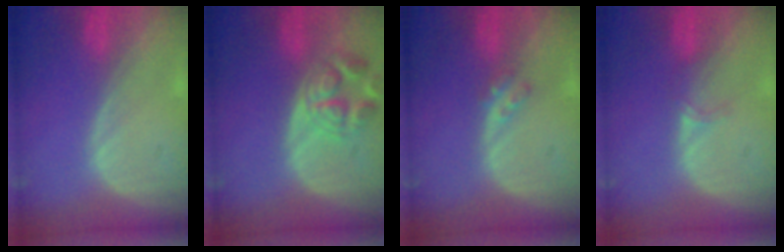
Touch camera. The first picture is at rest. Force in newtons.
{"total": 6.5, "press": 6.2, "slide": 2.1}
{"total": 2.1, "press": 1.8, "slide": 1.0}
{"total": 1.6, "press": 1.3, "slide": 1.1}